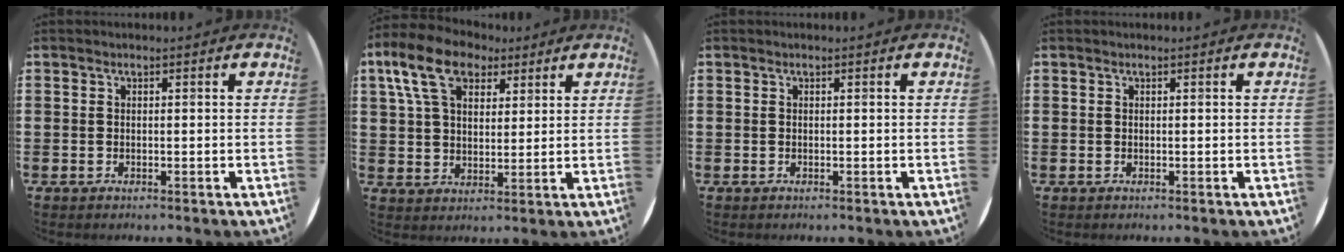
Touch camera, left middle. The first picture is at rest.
{"total": 9.0, "force": [5.7, 5.1, 4.6], "torque": [-0.096, 0.006, 0.104]}
{"total": 0.0}
{"total": 0.0}